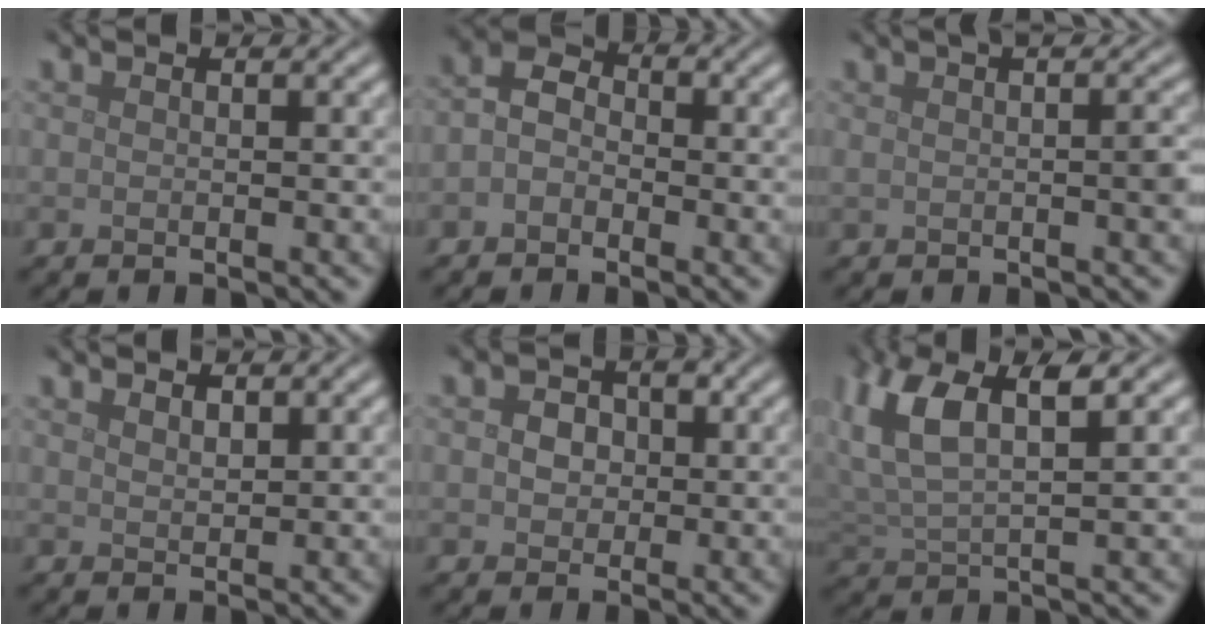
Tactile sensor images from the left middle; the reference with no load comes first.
{"total": 2.5, "force": [-0.9, 1.9, 1.3], "torque": [-0.030, 0.005, -0.028]}
{"total": 3.2, "force": [0.5, 1.1, 2.9], "torque": [-0.018, 0.010, 0.001]}
{"total": 1.0, "force": [0.8, 0.4, 0.3], "torque": [-0.011, -0.003, 0.018]}
{"total": 2.3, "force": [0.2, 2.0, 1.1], "torque": [-0.012, 0.004, -0.007]}
{"total": 6.7, "force": [3.2, 2.5, 5.3], "torque": [-0.120, 0.012, 0.058]}